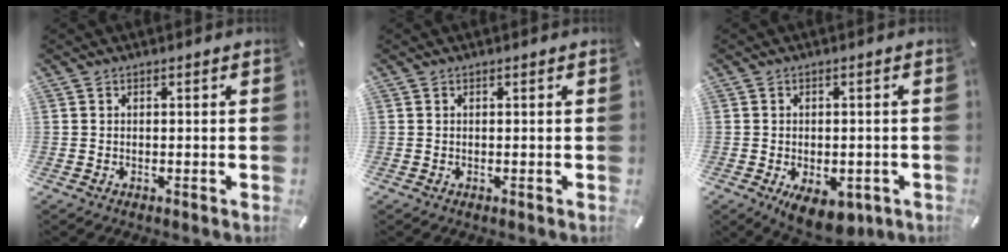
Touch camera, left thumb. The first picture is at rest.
{"total": 0.0}
{"total": 7.6, "force": [-3.2, 4.0, 5.6], "torque": [-0.092, 0.006, -0.050]}